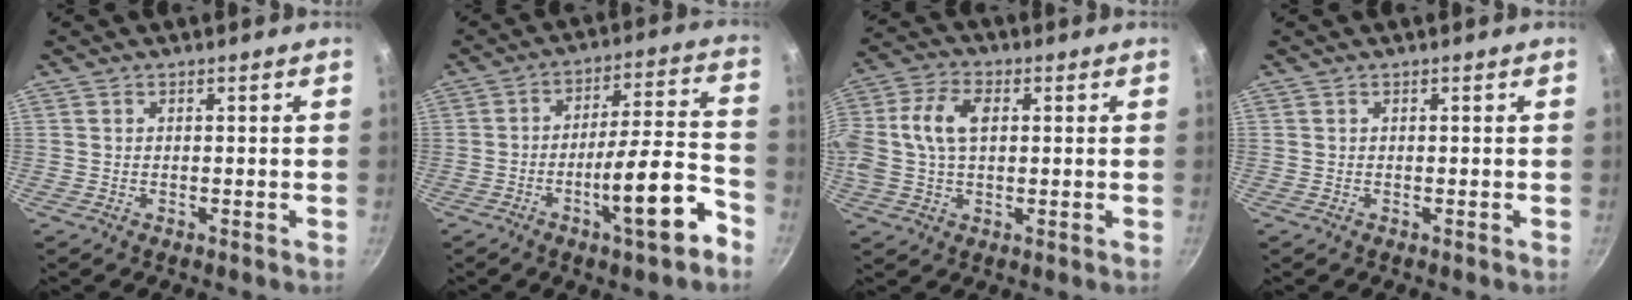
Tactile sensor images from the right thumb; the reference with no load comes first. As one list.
[{"total": 14.2, "force": [-7.0, 3.0, 12.0], "torque": [-0.157, 0.054, -0.105]}, {"total": 11.2, "force": [1.6, 6.8, 8.7], "torque": [-0.177, 0.023, 0.018]}, {"total": 0.0}]